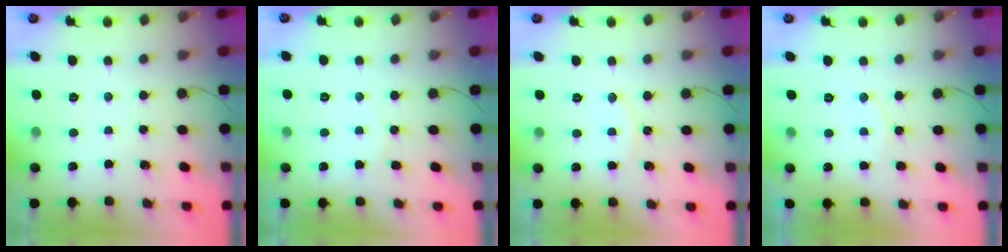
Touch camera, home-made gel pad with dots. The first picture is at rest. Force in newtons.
{"total": 3.3, "press": 3.3, "slide": 0.3}
{"total": 4.6, "press": 4.6, "slide": 0.0}
{"total": 5.3, "press": 5.3, "slide": 0.6}